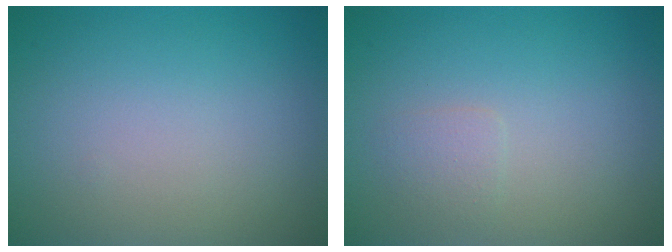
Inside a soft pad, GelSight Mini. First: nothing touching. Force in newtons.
{"total": 1.1, "press": 1.1, "slide": 0.1}